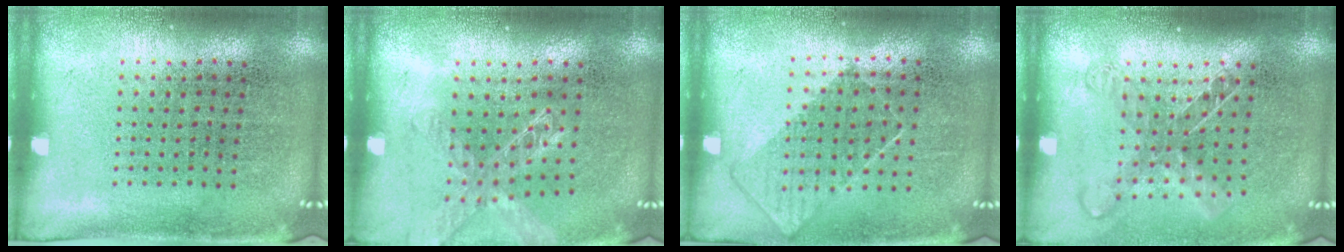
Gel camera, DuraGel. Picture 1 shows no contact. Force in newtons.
{"total": 1.4, "press": 1.4, "slide": 0.1}
{"total": 0.8, "press": 0.7, "slide": 0.4}
{"total": 1.5, "press": 1.2, "slide": 1.0}